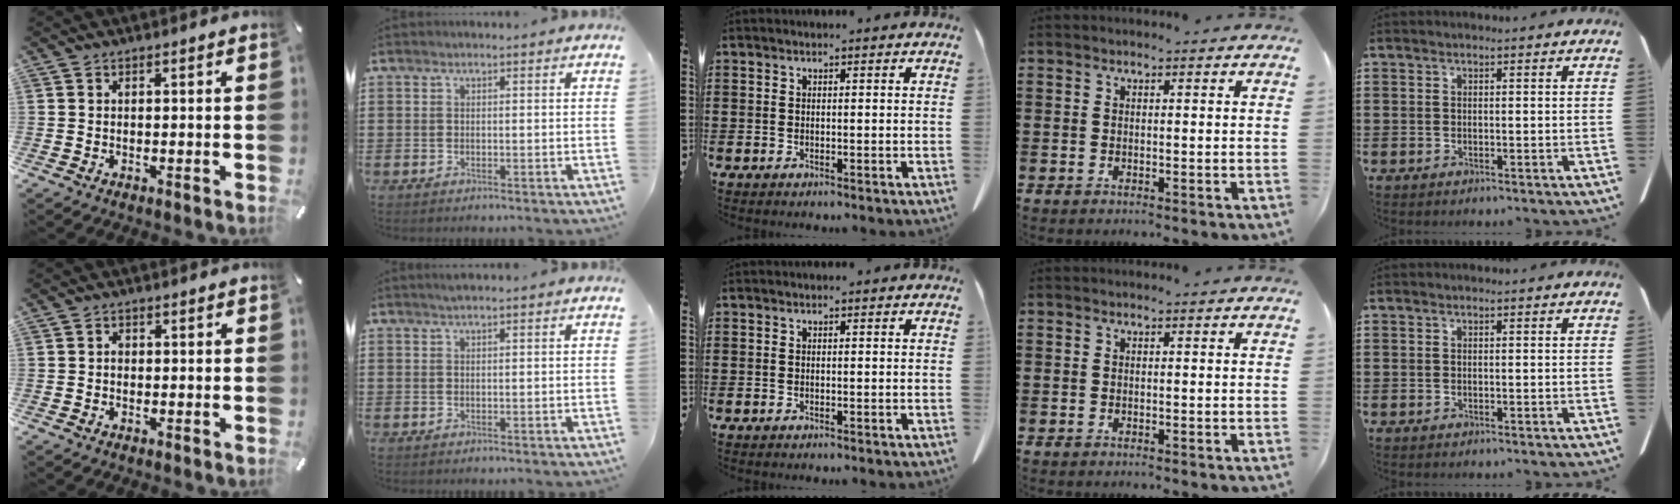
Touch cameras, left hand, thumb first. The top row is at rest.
{"thumb": {"total": 1.1, "force": [-0.2, 0.9, 0.5], "torque": [-0.009, 0.005, -0.005]}, "index": {"total": 0.9, "force": [0.7, 0.0, 0.6], "torque": [-0.011, 0.001, 0.013]}}